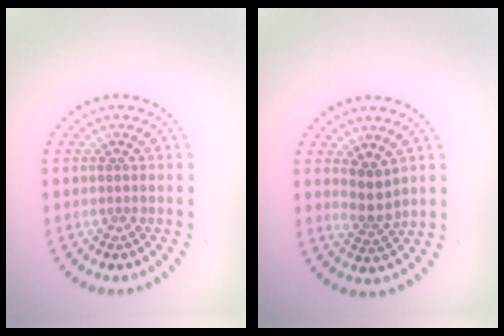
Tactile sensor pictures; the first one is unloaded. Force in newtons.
{"total": 2.5, "press": 2.0, "slide": 1.5}